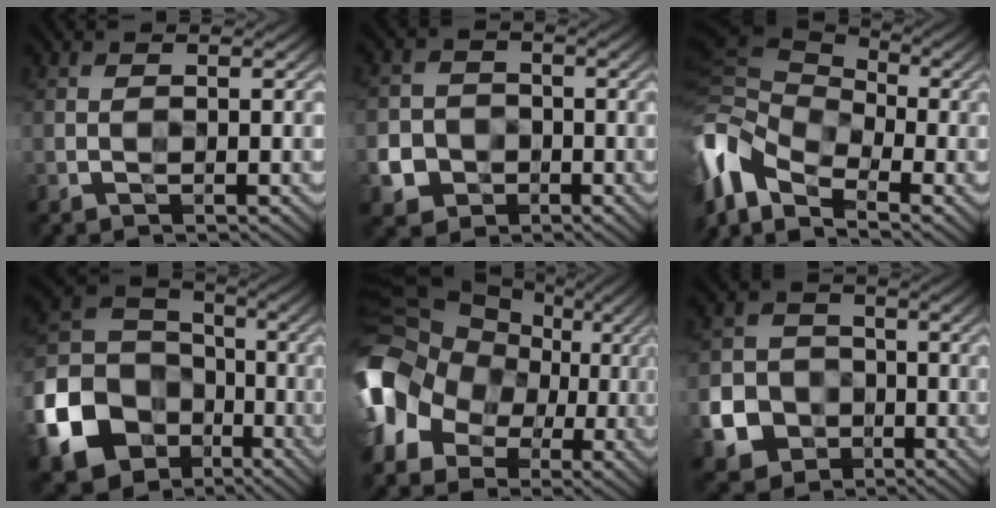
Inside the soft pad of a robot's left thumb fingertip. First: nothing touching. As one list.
[{"total": 5.1, "force": [-2.0, 4.5, 1.1], "torque": [-0.028, -0.014, -0.052]}, {"total": 11.6, "force": [-5.9, 6.1, 7.8], "torque": [-0.211, -0.014, -0.109]}, {"total": 17.6, "force": [-7.0, 14.1, 7.9], "torque": [-0.262, -0.038, -0.134]}, {"total": 13.7, "force": [-2.4, 11.7, 6.6], "torque": [-0.199, -0.004, -0.062]}, {"total": 7.8, "force": [-3.0, 6.7, 2.6], "torque": [-0.079, -0.029, -0.076]}]